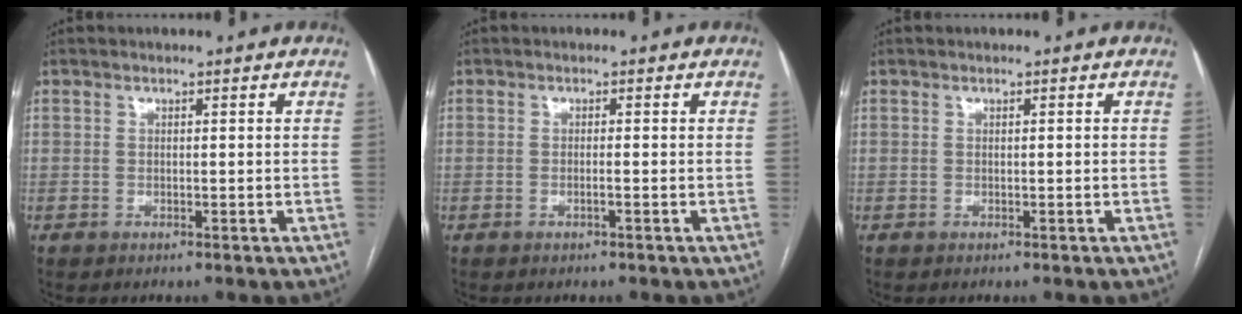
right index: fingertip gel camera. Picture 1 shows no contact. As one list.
[{"total": 0.8, "force": [-0.3, -0.1, 0.7], "torque": [-0.015, 0.000, -0.005]}, {"total": 0.0}]